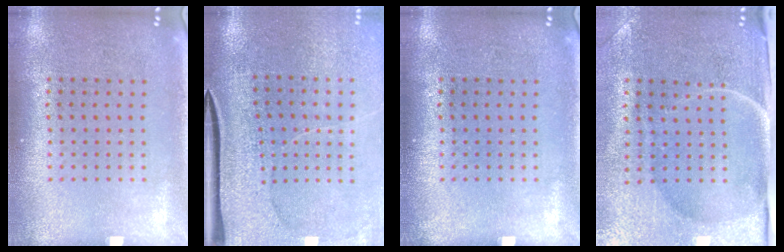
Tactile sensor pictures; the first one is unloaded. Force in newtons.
{"total": 3.8, "press": 3.1, "slide": 2.1}
{"total": 0.0}
{"total": 4.9, "press": 4.0, "slide": 2.8}